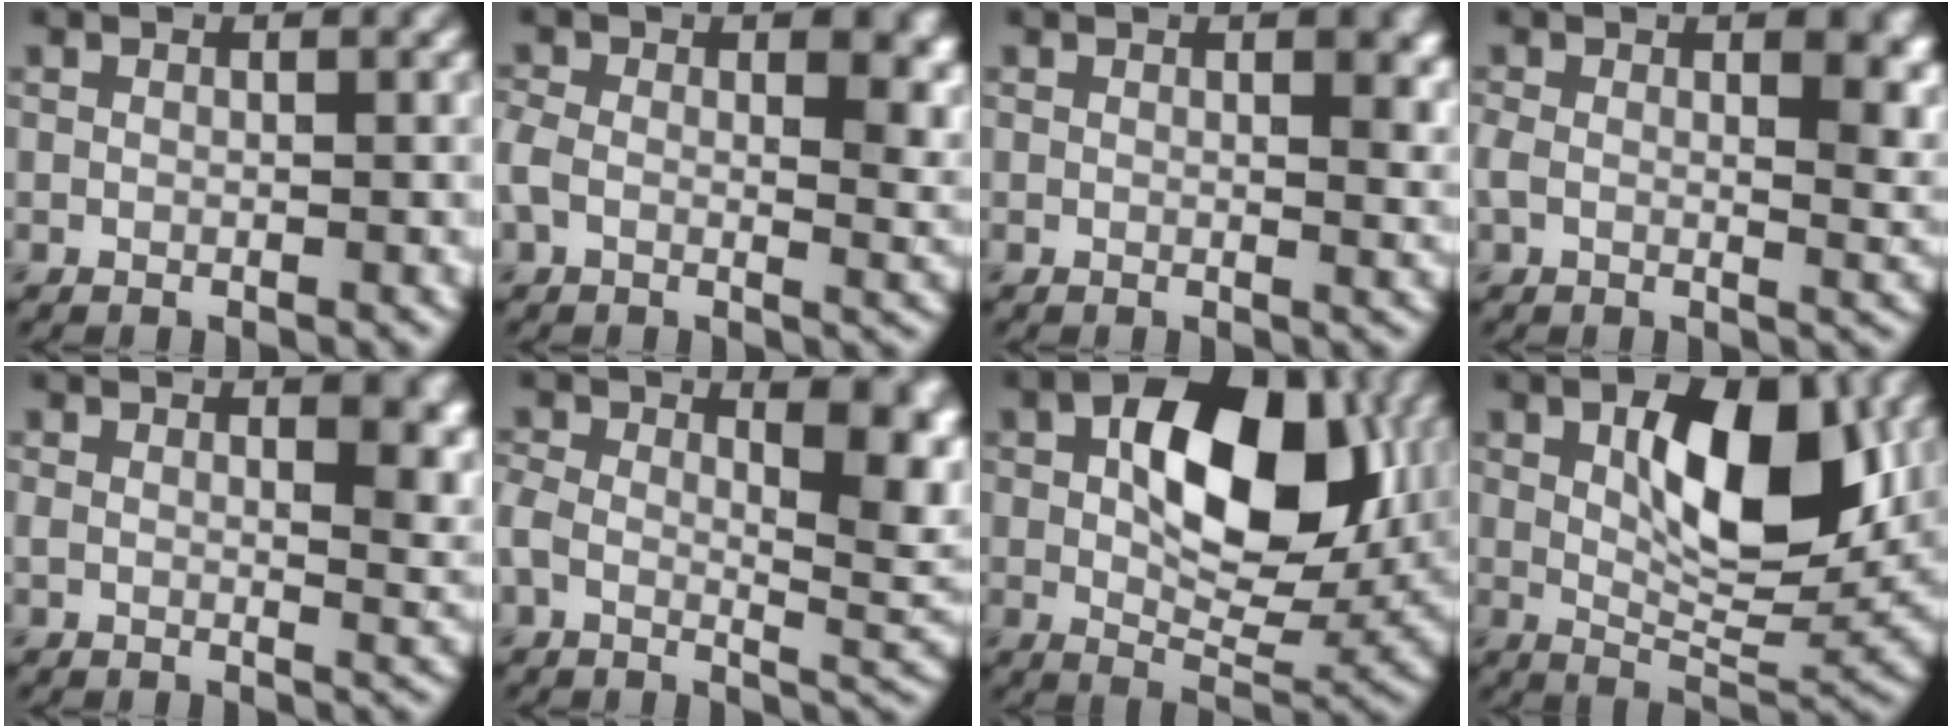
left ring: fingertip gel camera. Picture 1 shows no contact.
{"total": 8.6, "force": [0.9, 5.3, 6.7], "torque": [-0.125, -0.003, 0.006]}
{"total": 3.1, "force": [1.2, 1.2, 2.6], "torque": [-0.023, 0.001, 0.017]}
{"total": 8.1, "force": [1.6, 4.4, 6.7], "torque": [-0.102, -0.005, 0.022]}
{"total": 7.1, "force": [3.0, 3.3, 5.6], "torque": [-0.041, 0.006, 0.045]}
{"total": 10.7, "force": [1.6, 5.7, 9.0], "torque": [-0.141, -0.004, 0.025]}
{"total": 12.7, "force": [2.5, 7.0, 10.3], "torque": [-0.145, 0.008, 0.040]}
{"total": 9.4, "force": [2.2, 4.2, 8.1], "torque": [-0.126, -0.001, 0.037]}